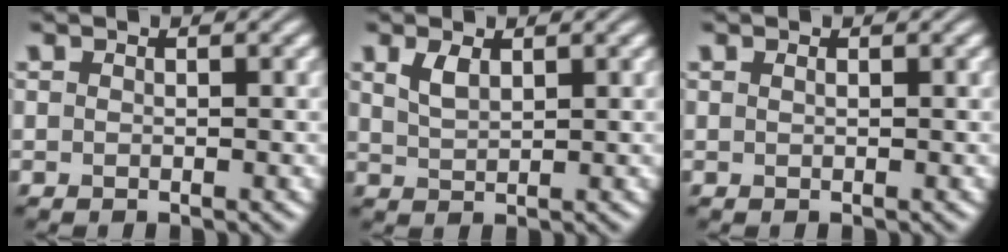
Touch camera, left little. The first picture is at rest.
{"total": 1.9, "force": [1.1, 0.8, 1.3], "torque": [-0.030, 0.001, 0.026]}
{"total": 0.0}